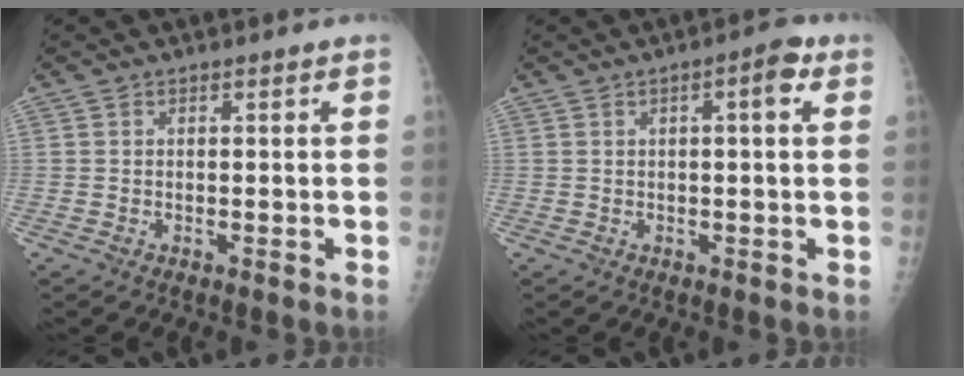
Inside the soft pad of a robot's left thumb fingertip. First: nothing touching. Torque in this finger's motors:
{"motor_torque": [-0.08, -0.02, -0.24, -0.10, 0.00]}